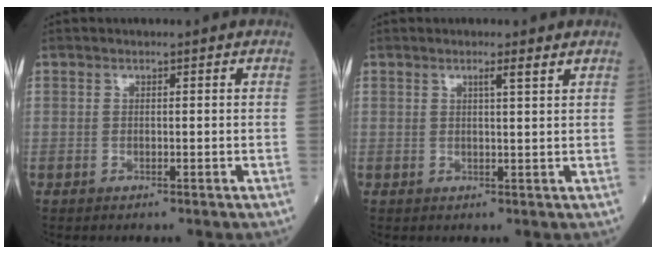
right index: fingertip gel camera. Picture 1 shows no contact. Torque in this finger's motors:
{"motor_torque": [0.40, 0.22, 0.04, 0.04]}